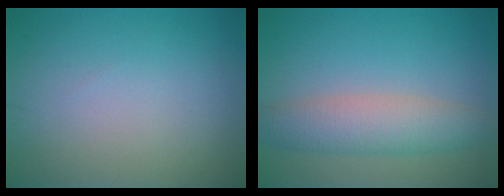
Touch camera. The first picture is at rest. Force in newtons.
{"total": 4.6, "press": 4.6, "slide": 0.1}